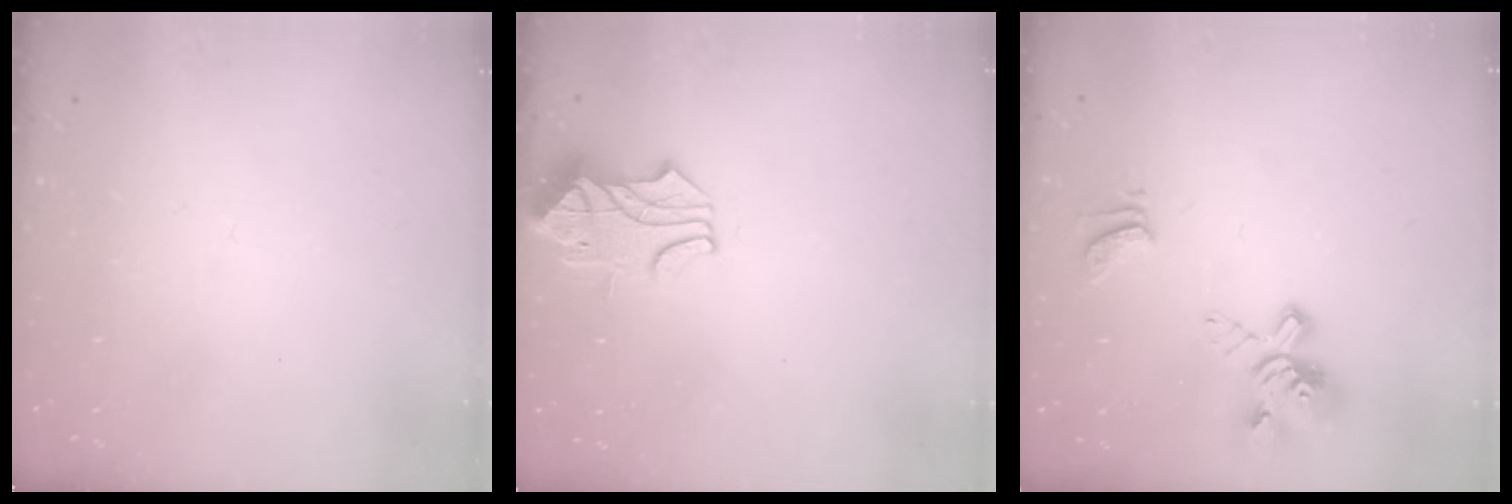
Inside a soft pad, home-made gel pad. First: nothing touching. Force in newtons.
{"total": 1.2, "press": 0.9, "slide": 0.8}
{"total": 4.1, "press": 3.6, "slide": 2.0}